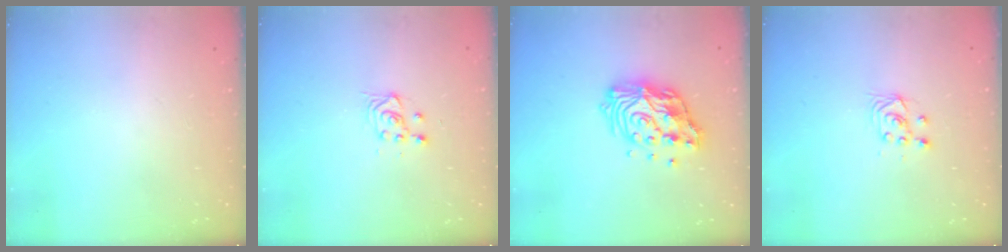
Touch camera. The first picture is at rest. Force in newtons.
{"total": 3.6, "press": 3.3, "slide": 1.4}
{"total": 14.9, "press": 14.8, "slide": 1.5}
{"total": 2.9, "press": 2.7, "slide": 1.0}